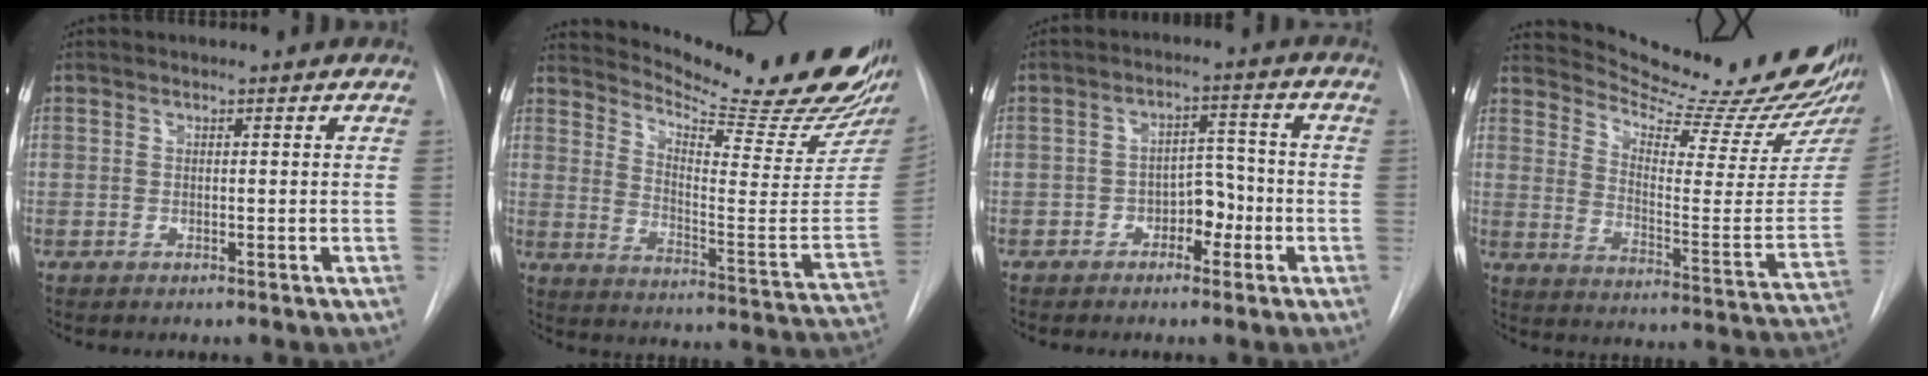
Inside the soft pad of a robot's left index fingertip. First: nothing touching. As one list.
[{"total": 24.8, "force": [21.9, 2.2, 11.5], "torque": [-0.176, -0.112, 0.280]}, {"total": 4.9, "force": [-2.5, 2.9, 3.0], "torque": [-0.040, 0.014, -0.042]}, {"total": 24.7, "force": [22.4, 1.7, 10.4], "torque": [-0.155, -0.114, 0.289]}]